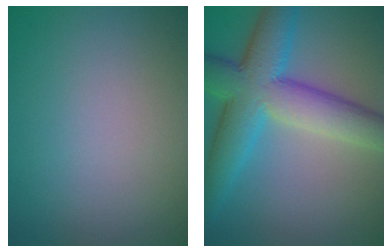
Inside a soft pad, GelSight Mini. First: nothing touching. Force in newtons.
{"total": 9.5, "press": 9.5, "slide": 0.2}